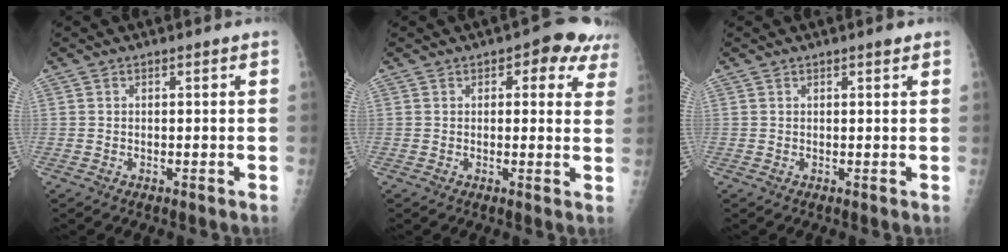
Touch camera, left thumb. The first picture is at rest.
{"total": 8.1, "force": [4.4, 4.3, 5.3], "torque": [-0.015, -0.010, 0.040]}
{"total": 1.0, "force": [0.8, 0.2, 0.7], "torque": [-0.007, -0.003, 0.011]}